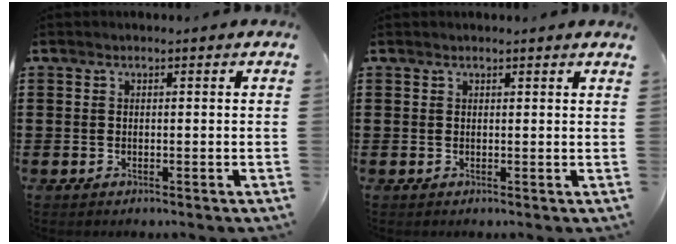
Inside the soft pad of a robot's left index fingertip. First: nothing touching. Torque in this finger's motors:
{"motor_torque": [-0.18, -0.89, 0.03, 0.01]}